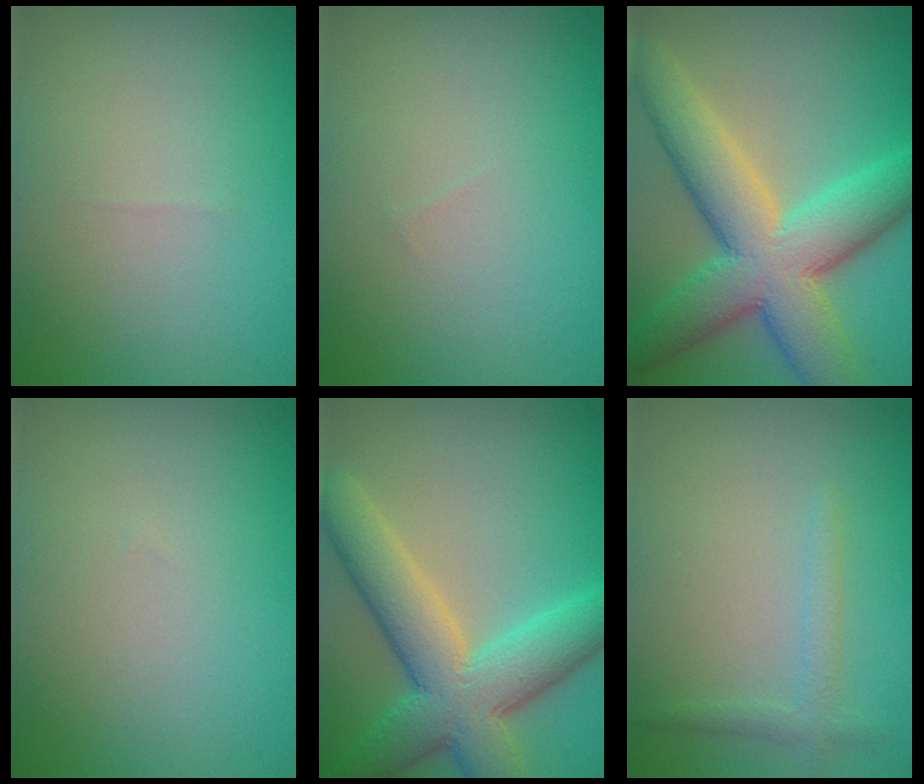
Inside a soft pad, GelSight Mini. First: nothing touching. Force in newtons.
{"total": 0.0}
{"total": 10.4, "press": 10.4, "slide": 0.7}
{"total": 0.0}
{"total": 8.7, "press": 8.7, "slide": 0.4}
{"total": 1.4, "press": 1.4, "slide": 0.1}